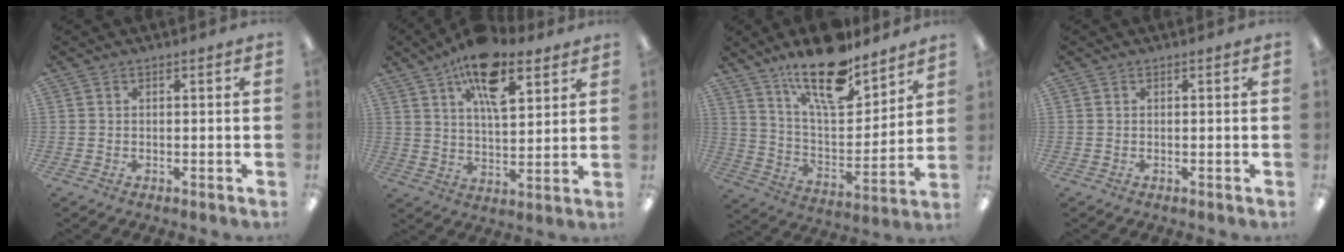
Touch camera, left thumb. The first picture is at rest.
{"total": 15.7, "force": [9.3, 7.1, 10.4], "torque": [-0.162, -0.034, 0.157]}
{"total": 19.2, "force": [14.3, 6.8, 10.8], "torque": [-0.189, -0.085, 0.246]}
{"total": 0.0}